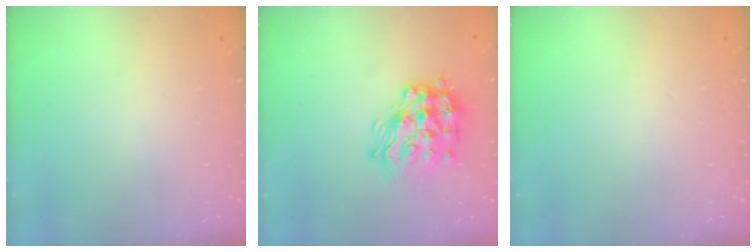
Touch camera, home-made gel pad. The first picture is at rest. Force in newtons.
{"total": 19.2, "press": 19.2, "slide": 1.5}
{"total": 0.0}